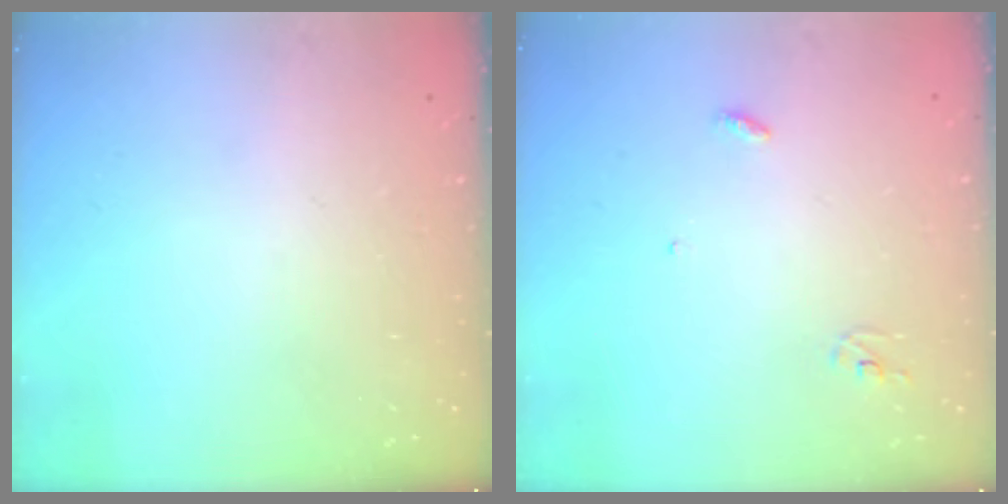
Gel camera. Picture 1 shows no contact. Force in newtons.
{"total": 2.9, "press": 2.9, "slide": 0.2}